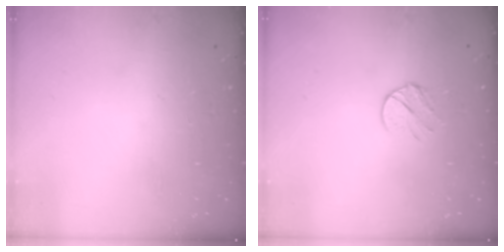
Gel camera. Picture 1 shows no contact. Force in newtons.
{"total": 6.9, "press": 6.9, "slide": 0.7}